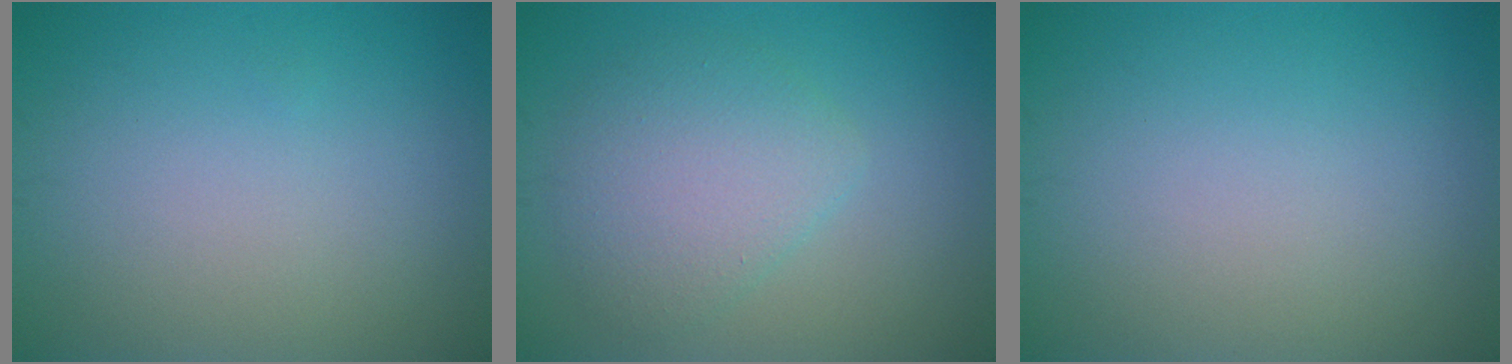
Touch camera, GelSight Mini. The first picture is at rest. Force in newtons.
{"total": 3.9, "press": 3.9, "slide": 0.2}
{"total": 0.0}